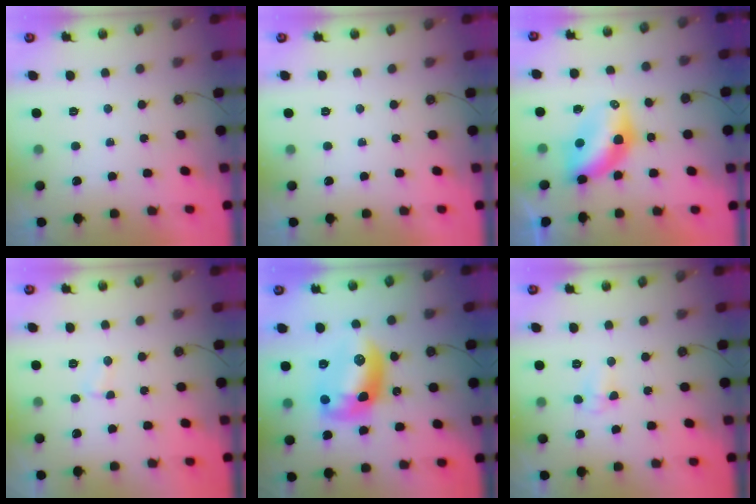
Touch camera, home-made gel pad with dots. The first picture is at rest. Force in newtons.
{"total": 0.0}
{"total": 7.2, "press": 7.2, "slide": 0.5}
{"total": 2.8, "press": 2.8, "slide": 0.3}
{"total": 13.5, "press": 13.5, "slide": 1.2}
{"total": 4.5, "press": 4.4, "slide": 0.7}